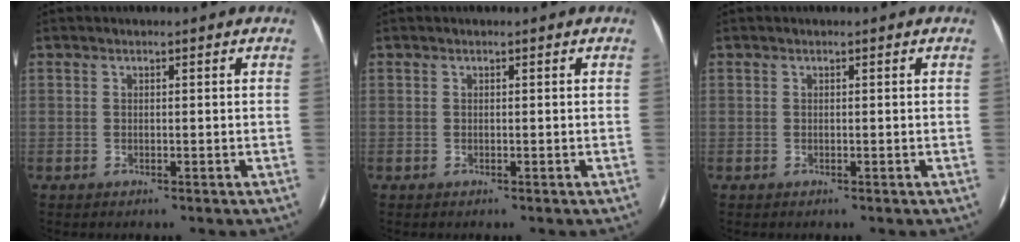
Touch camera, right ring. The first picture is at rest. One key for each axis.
{"total": 0.0}
{"total": 0.0}